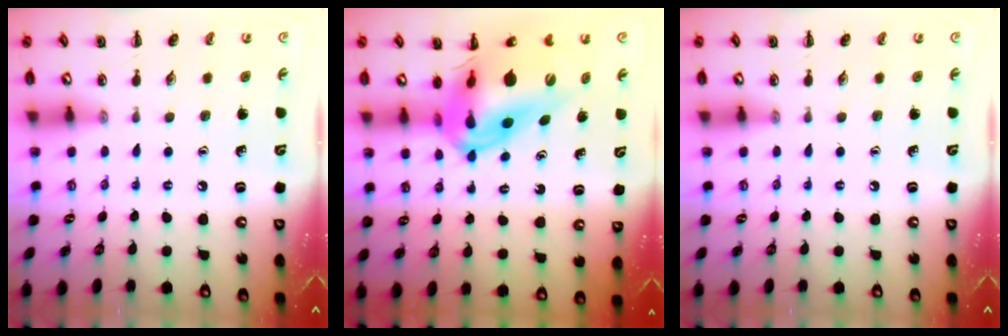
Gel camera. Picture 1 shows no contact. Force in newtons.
{"total": 16.8, "press": 15.9, "slide": 5.3}
{"total": 0.0}